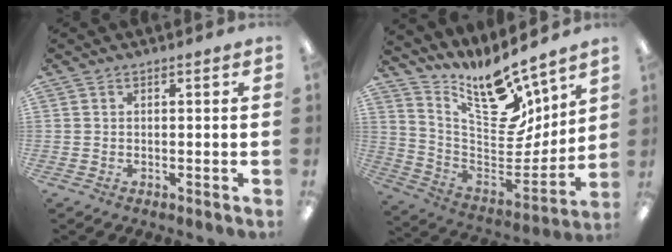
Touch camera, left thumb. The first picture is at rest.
{"total": 17.9, "force": [13.4, 6.7, 9.8], "torque": [-0.151, -0.119, 0.237]}